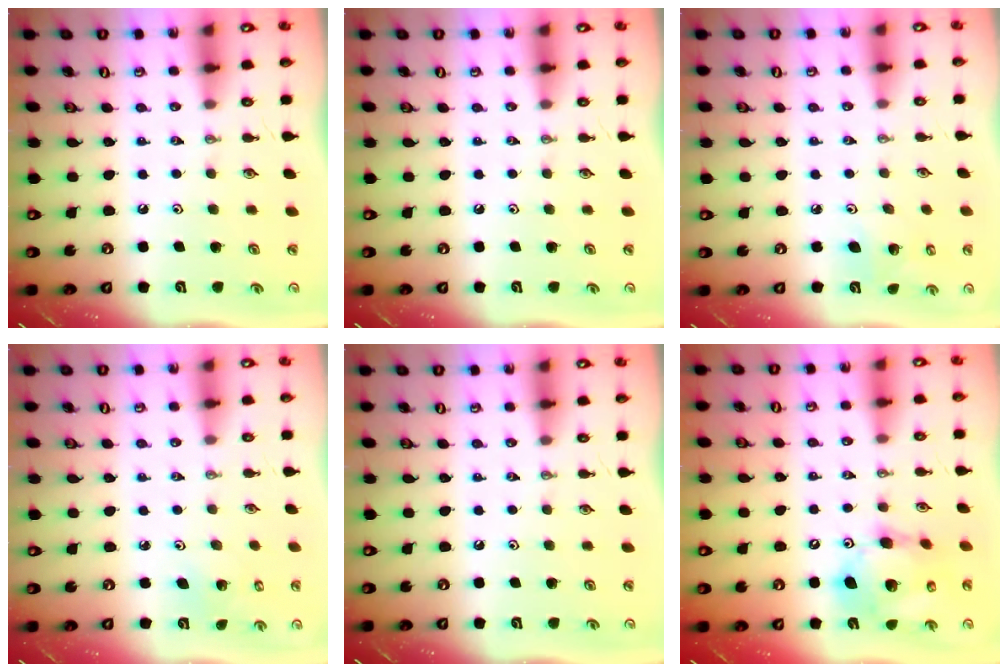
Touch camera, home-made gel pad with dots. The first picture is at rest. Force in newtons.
{"total": 0.0}
{"total": 5.0, "press": 4.5, "slide": 2.2}
{"total": 2.8, "press": 2.8, "slide": 0.2}
{"total": 0.0}
{"total": 14.4, "press": 14.2, "slide": 2.7}